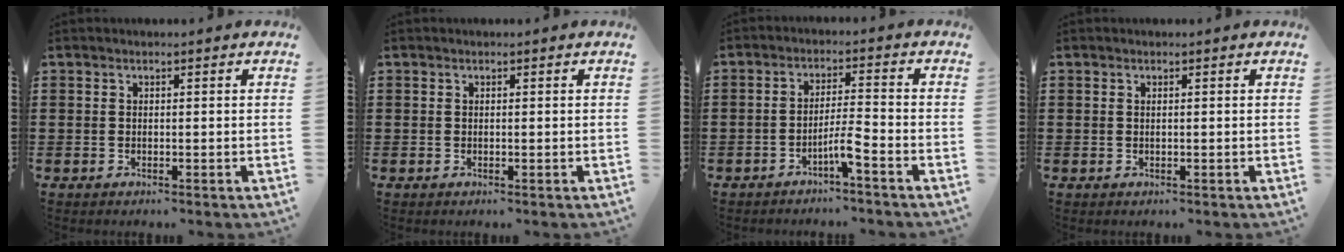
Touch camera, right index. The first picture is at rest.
{"total": 0.0}
{"total": 5.9, "force": [-3.8, 0.5, 4.5], "torque": [-0.092, -0.003, -0.074]}
{"total": 0.0}